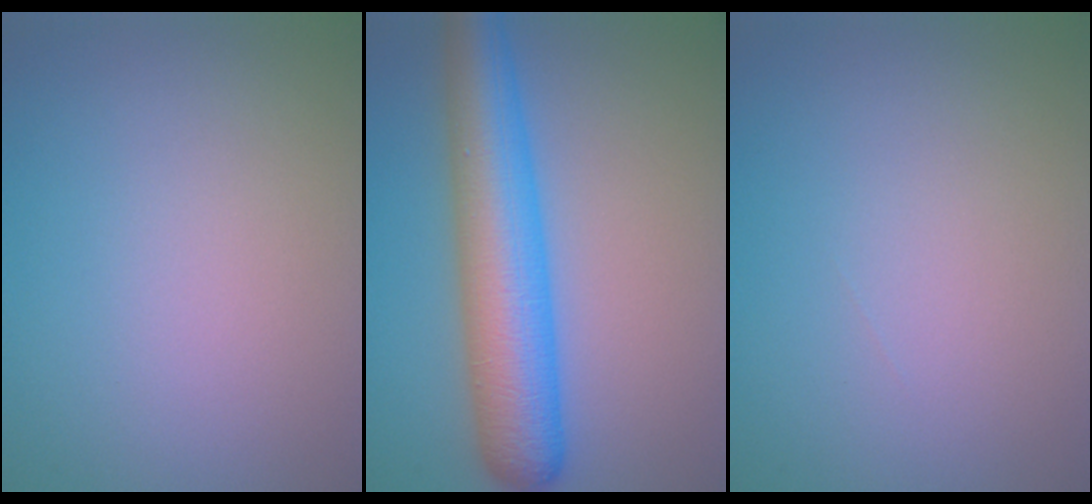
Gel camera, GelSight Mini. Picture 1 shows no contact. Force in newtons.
{"total": 8.4, "press": 8.4, "slide": 0.2}
{"total": 0.0}